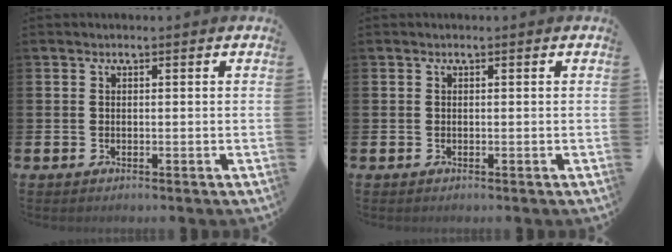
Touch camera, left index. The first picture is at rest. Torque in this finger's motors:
{"motor_torque": [0.00, 0.00, 0.00, 0.02]}